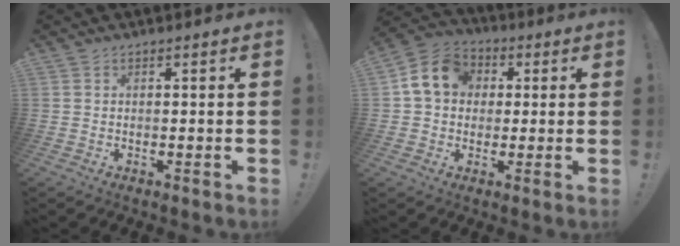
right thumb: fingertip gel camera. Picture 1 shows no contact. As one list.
[{"total": 11.4, "force": [2.6, 9.6, 5.5], "torque": [-0.089, 0.012, 0.058]}]